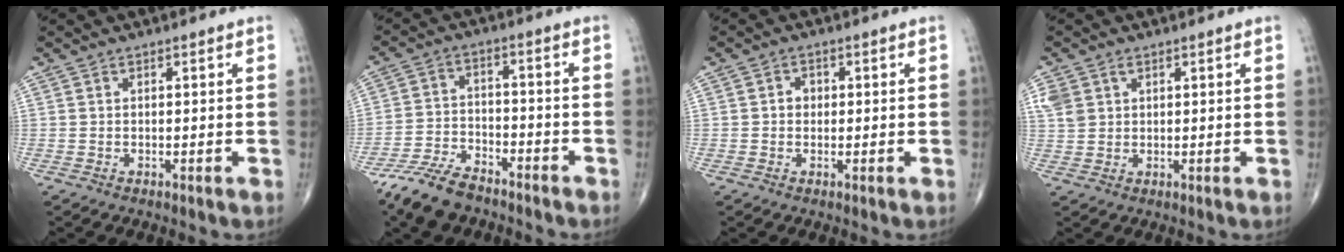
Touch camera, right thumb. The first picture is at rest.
{"total": 9.5, "force": [-7.4, 4.2, 4.2], "torque": [-0.082, 0.028, -0.144]}
{"total": 1.8, "force": [0.1, 1.6, 0.9], "torque": [-0.003, 0.005, -0.003]}
{"total": 4.9, "force": [2.0, 3.8, 2.3], "torque": [-0.047, 0.001, 0.049]}